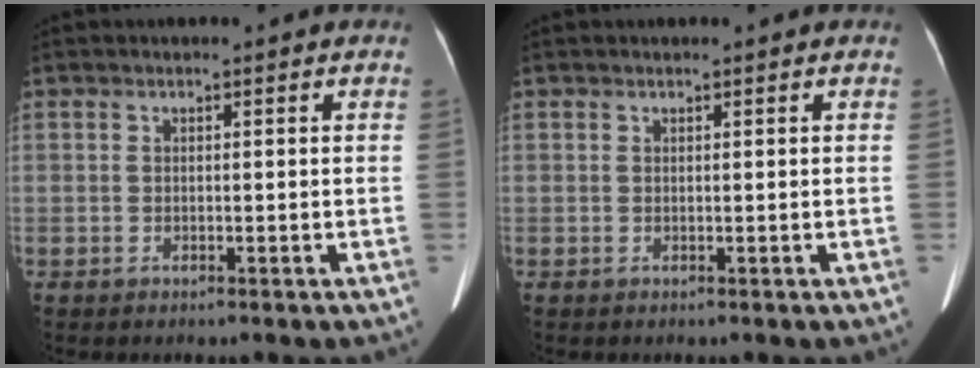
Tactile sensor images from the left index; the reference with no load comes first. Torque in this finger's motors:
{"motor_torque": [0.06, 0.07, 0.02, 0.01]}